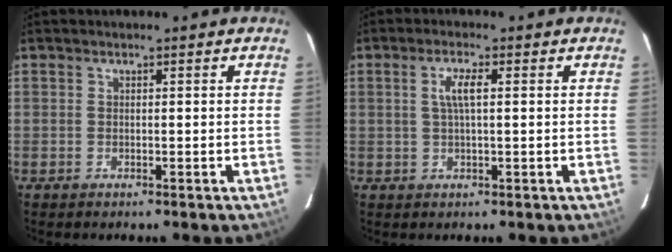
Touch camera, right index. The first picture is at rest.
{"total": 3.5, "force": [0.7, 0.6, 3.4], "torque": [-0.065, 0.005, 0.013]}